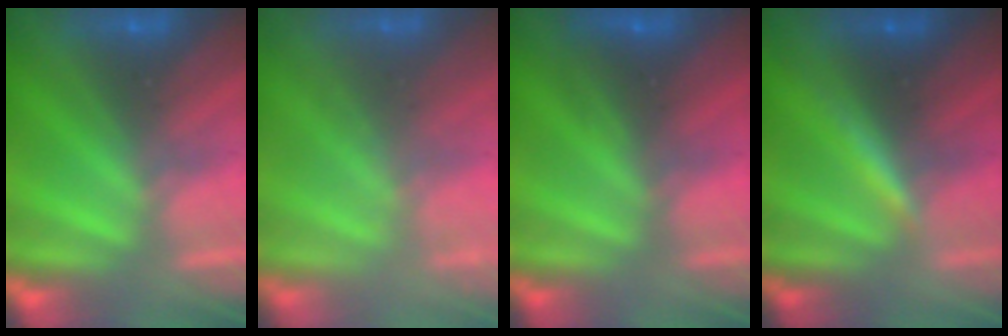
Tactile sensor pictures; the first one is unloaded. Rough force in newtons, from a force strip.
{"total": 1.2}
{"total": 2.5}
{"total": 3.3}